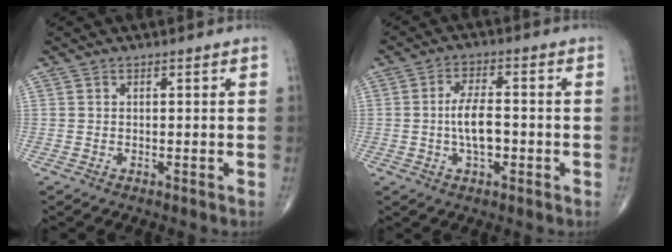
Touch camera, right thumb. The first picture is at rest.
{"total": 6.8, "force": [-1.0, 3.1, 6.0], "torque": [-0.110, 0.011, -0.021]}